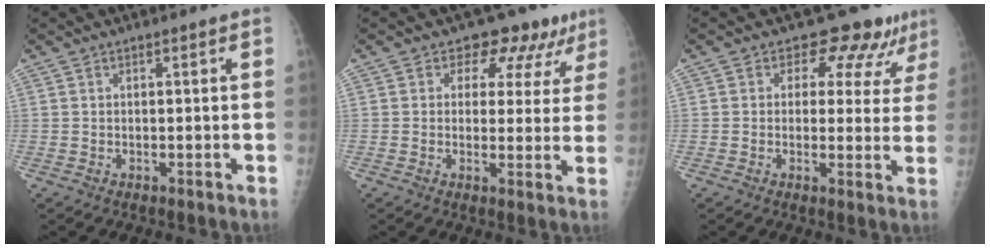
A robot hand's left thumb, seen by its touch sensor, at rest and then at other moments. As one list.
[{"total": 8.7, "force": [5.8, 5.8, 3.0], "torque": [0.008, -0.022, 0.055]}, {"total": 7.7, "force": [5.9, 4.3, 2.6], "torque": [0.003, -0.032, 0.056]}]